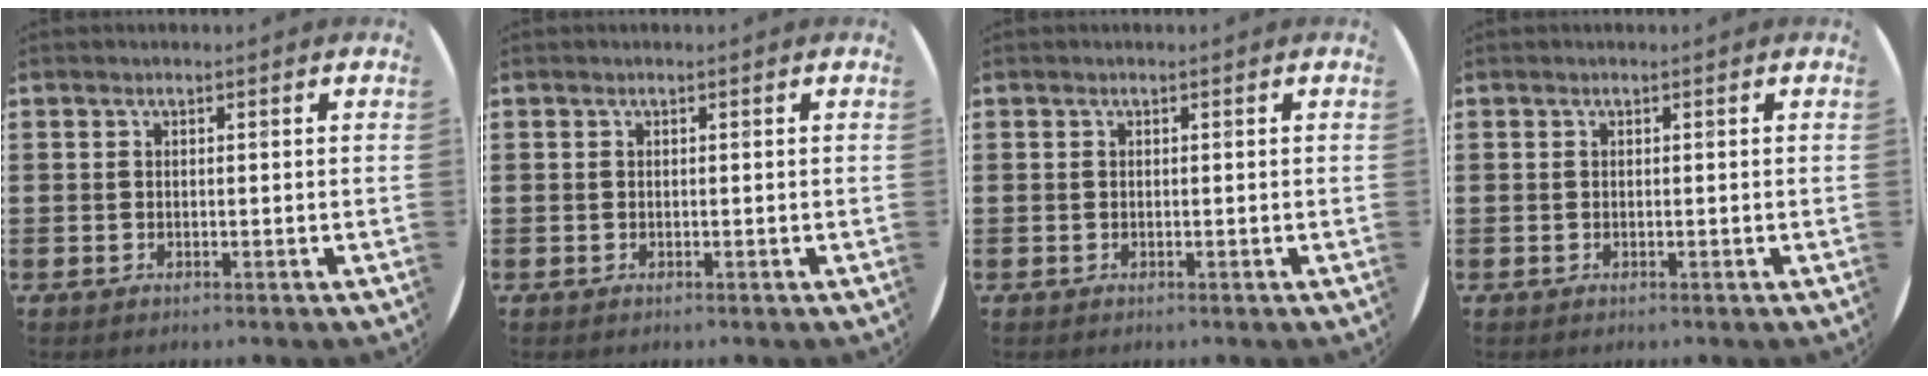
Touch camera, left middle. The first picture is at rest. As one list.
[{"total": 0.0}, {"total": 0.0}, {"total": 0.0}]